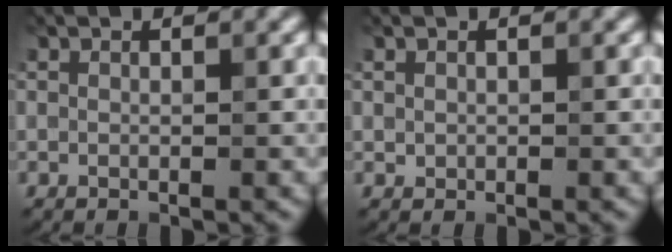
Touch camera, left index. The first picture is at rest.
{"total": 0.5, "force": [0.1, 0.5, 0.1], "torque": [0.003, -0.003, 0.004]}